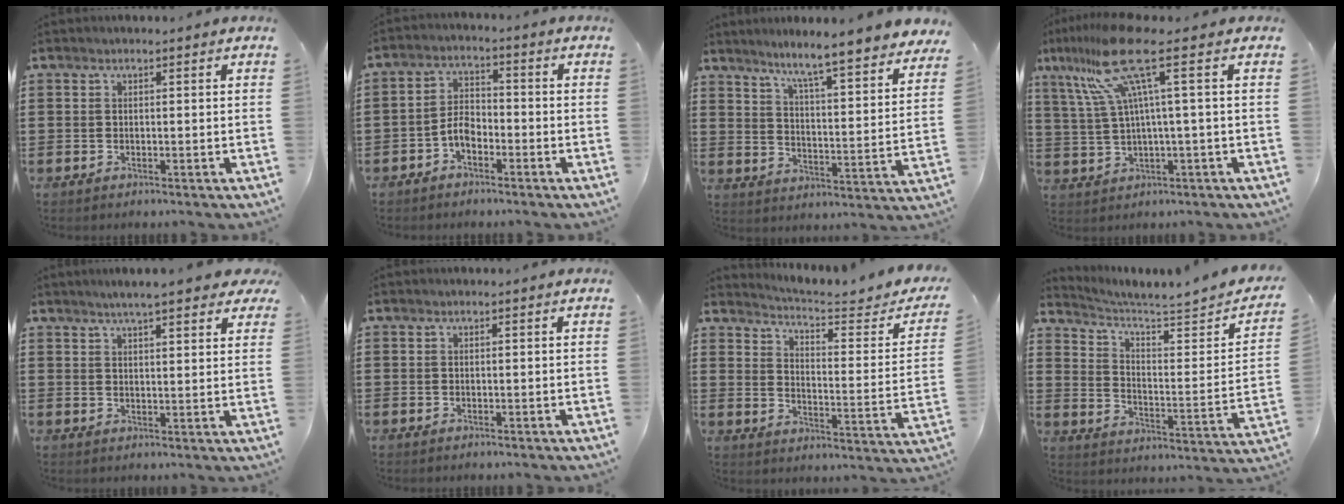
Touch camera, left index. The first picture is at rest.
{"total": 4.0, "force": [-2.4, 2.0, 2.5], "torque": [-0.060, 0.006, -0.050]}
{"total": 5.8, "force": [5.3, -1.1, 2.2], "torque": [-0.062, -0.055, 0.078]}
{"total": 12.4, "force": [4.6, 0.9, 11.5], "torque": [-0.263, -0.013, 0.065]}
{"total": 4.8, "force": [4.1, 0.4, 2.4], "torque": [-0.058, 0.000, 0.073]}
{"total": 0.0}
{"total": 3.9, "force": [3.6, 0.0, 1.5], "torque": [-0.051, -0.029, 0.054]}
{"total": 3.3, "force": [2.9, 0.3, 1.6], "torque": [-0.053, -0.029, 0.038]}